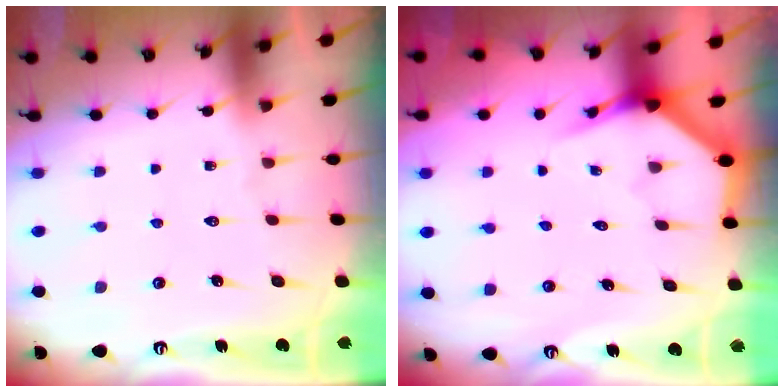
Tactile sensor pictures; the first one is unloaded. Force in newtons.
{"total": 3.8, "press": 3.8, "slide": 0.2}